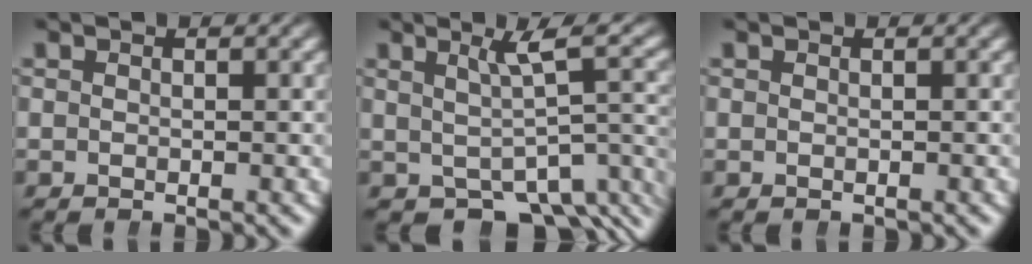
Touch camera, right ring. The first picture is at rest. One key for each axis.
{"total": 4.8, "fx": -2.9, "fy": 1.9, "fz": 3.4, "tx": -0.025, "ty": -0.019, "tz": -0.028}
{"total": 0.0}